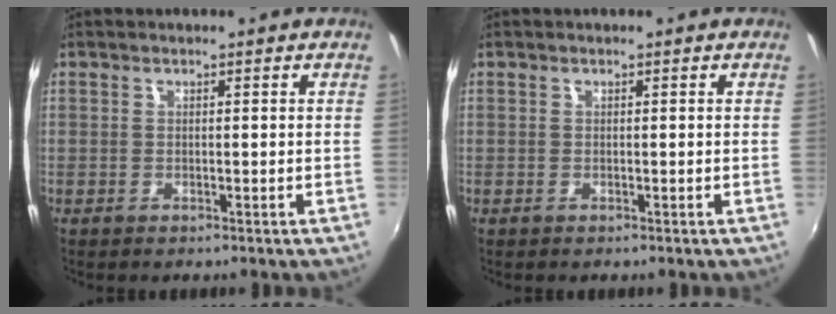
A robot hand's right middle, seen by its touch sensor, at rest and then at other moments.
{"total": 0.0}